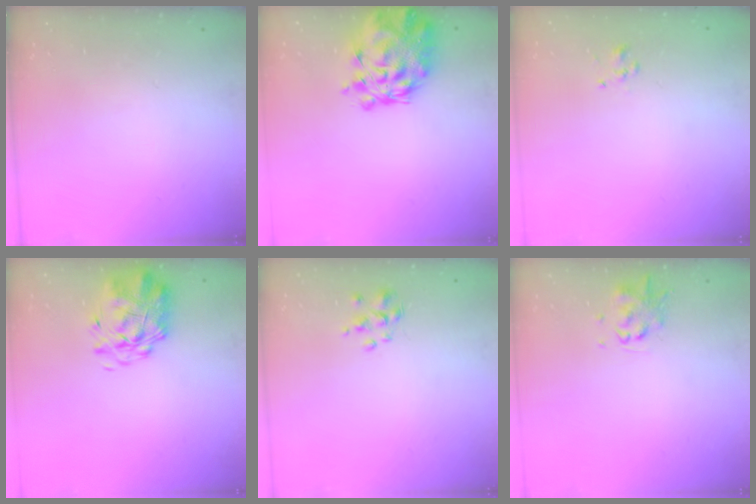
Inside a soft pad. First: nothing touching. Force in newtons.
{"total": 10.3, "press": 9.6, "slide": 3.6}
{"total": 0.9, "press": 0.7, "slide": 0.6}
{"total": 2.6, "press": 2.1, "slide": 1.6}
{"total": 1.9, "press": 1.7, "slide": 0.7}
{"total": 1.9, "press": 1.9, "slide": 0.4}